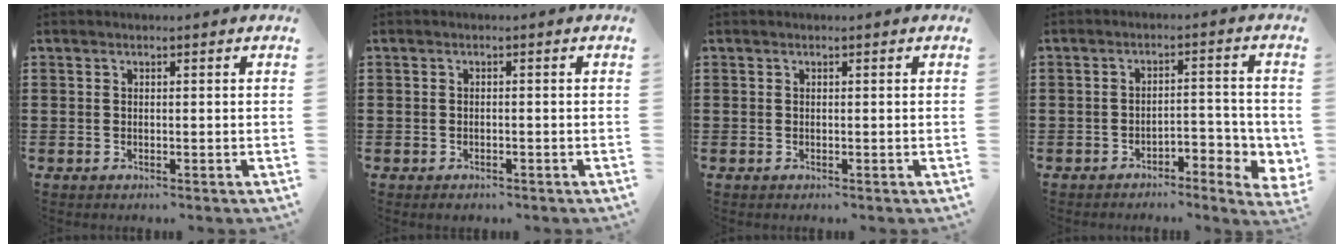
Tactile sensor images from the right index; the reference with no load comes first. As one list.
[{"total": 0.9, "force": [-0.9, 0.3, 0.2], "torque": [-0.007, -0.001, -0.018]}, {"total": 0.0}, {"total": 3.8, "force": [-2.6, 1.5, 2.4], "torque": [-0.042, 0.009, -0.051]}]